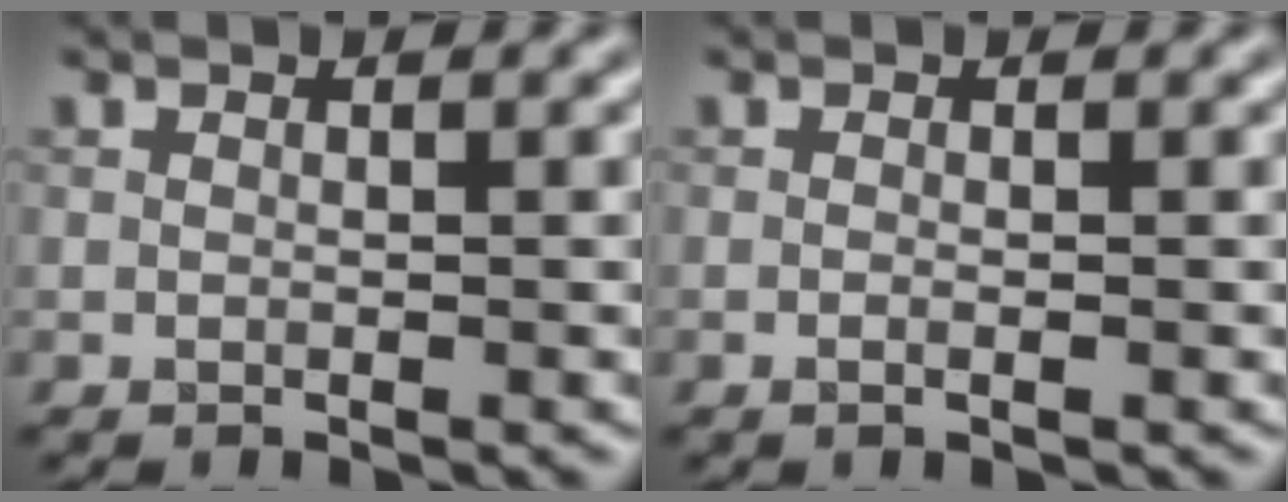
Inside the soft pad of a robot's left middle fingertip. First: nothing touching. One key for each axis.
{"total": 0.7, "fx": -0.2, "fy": 0.1, "fz": 0.7, "tx": -0.012, "ty": -0.002, "tz": -0.005}